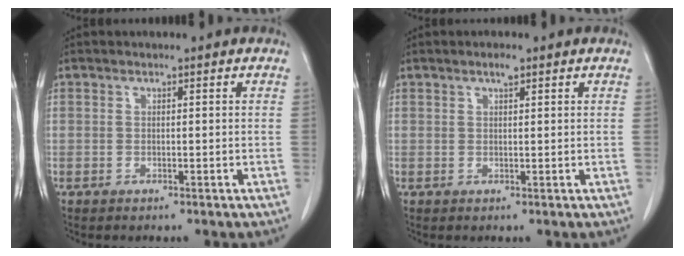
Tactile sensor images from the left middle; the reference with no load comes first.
{"total": 1.3, "force": [0.9, 0.2, 0.9], "torque": [-0.018, 0.001, 0.016]}